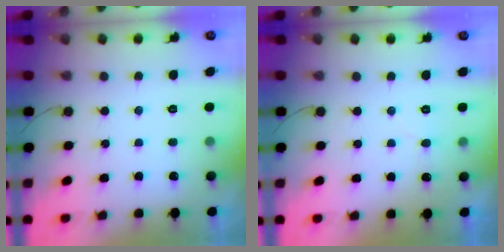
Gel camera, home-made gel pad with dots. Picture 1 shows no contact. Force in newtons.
{"total": 4.6, "press": 4.6, "slide": 0.2}